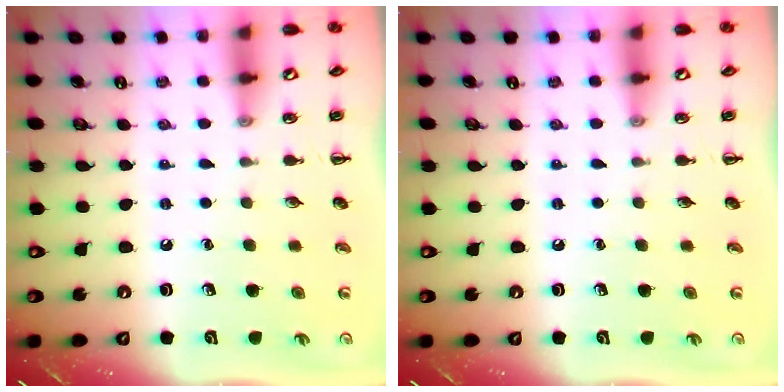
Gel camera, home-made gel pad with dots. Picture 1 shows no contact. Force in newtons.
{"total": 0.0}